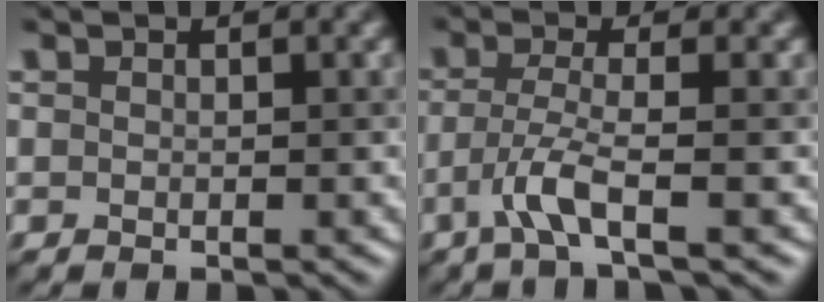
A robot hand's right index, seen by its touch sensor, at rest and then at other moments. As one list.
[{"total": 3.0, "force": [-1.5, 0.2, 2.6], "torque": [-0.056, 0.000, -0.037]}]